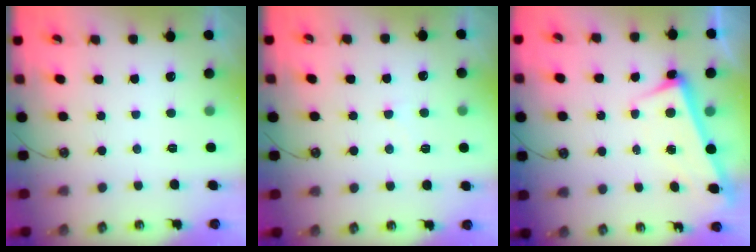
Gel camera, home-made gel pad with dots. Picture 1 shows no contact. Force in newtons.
{"total": 6.1, "press": 6.0, "slide": 0.9}
{"total": 2.7, "press": 2.6, "slide": 0.7}